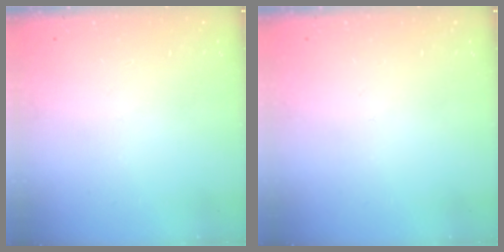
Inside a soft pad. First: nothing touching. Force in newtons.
{"total": 0.0}